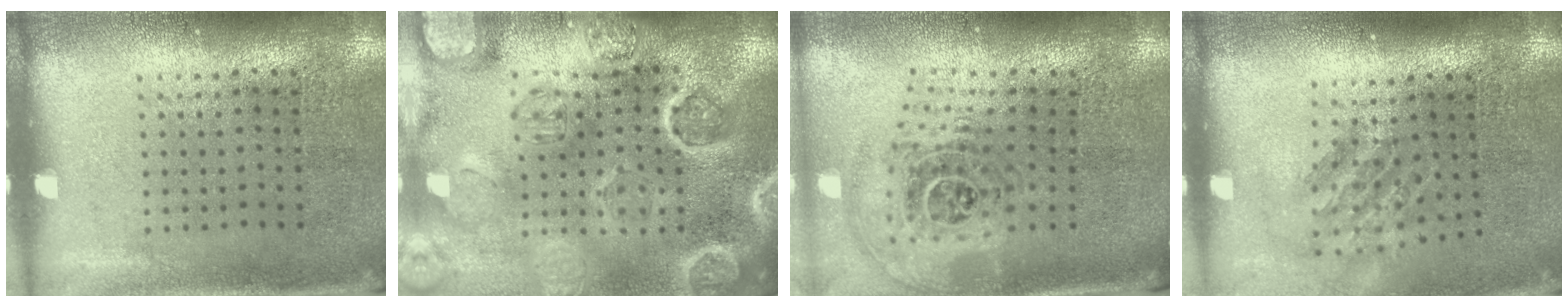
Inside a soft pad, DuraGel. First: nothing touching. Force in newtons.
{"total": 4.8, "press": 4.2, "slide": 2.3}
{"total": 1.9, "press": 1.5, "slide": 1.2}
{"total": 1.6, "press": 1.1, "slide": 1.1}